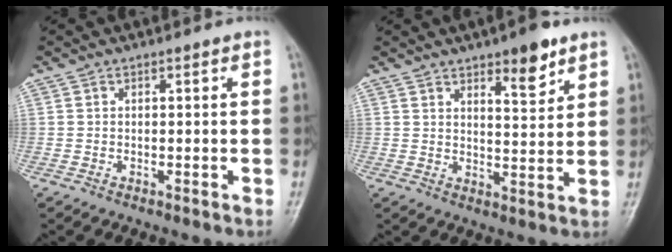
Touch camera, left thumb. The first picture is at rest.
{"total": 7.5, "force": [4.9, 2.4, 5.2], "torque": [-0.060, -0.032, 0.070]}